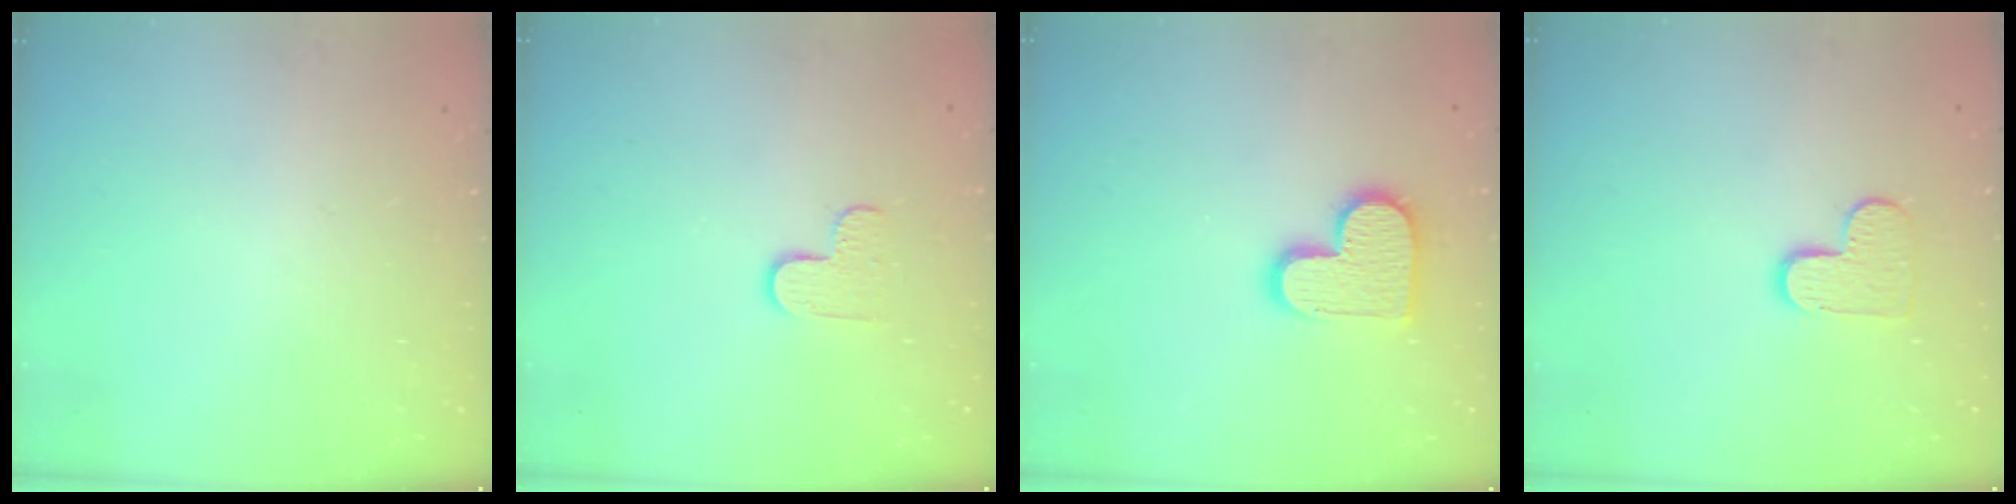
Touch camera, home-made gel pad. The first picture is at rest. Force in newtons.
{"total": 5.9, "press": 5.8, "slide": 0.6}
{"total": 13.5, "press": 13.5, "slide": 0.8}
{"total": 8.3, "press": 8.2, "slide": 0.5}